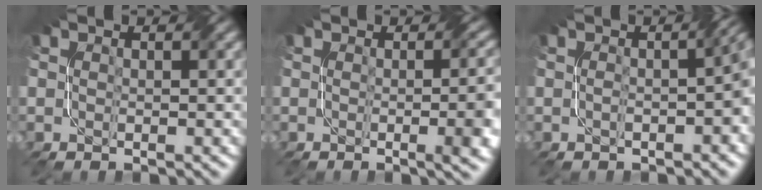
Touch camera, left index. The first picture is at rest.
{"total": 6.2, "force": [-0.7, 2.2, 5.7], "torque": [-0.040, 0.001, -0.005]}
{"total": 3.7, "force": [-0.8, 0.9, 3.5], "torque": [-0.051, 0.007, -0.012]}